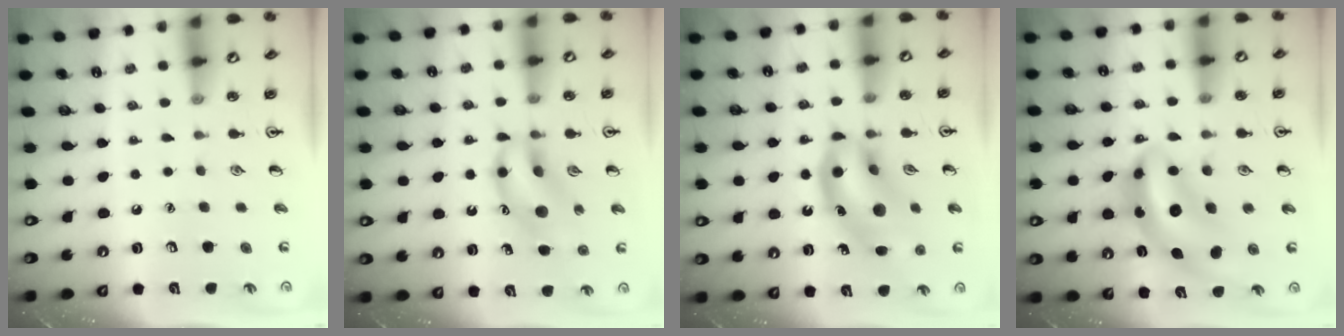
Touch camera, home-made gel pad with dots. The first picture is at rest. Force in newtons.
{"total": 13.3, "press": 13.1, "slide": 2.2}
{"total": 14.8, "press": 14.6, "slide": 2.6}
{"total": 10.0, "press": 9.5, "slide": 2.9}